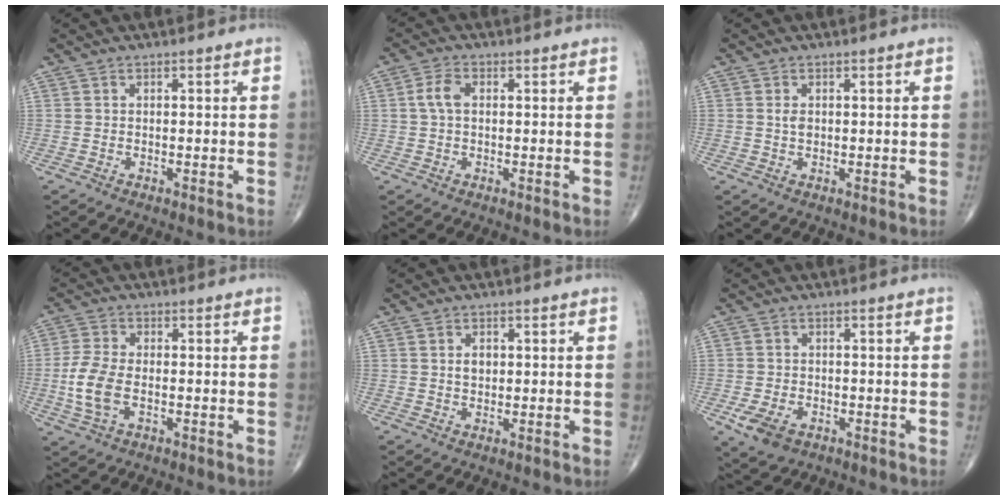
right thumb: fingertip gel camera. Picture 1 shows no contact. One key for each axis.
{"total": 3.5, "fx": 0.4, "fy": 2.1, "fz": 2.8, "tx": -0.061, "ty": 0.009, "tz": 0.004}
{"total": 1.4, "fx": 0.2, "fy": 0.9, "fz": 1.0, "tx": -0.015, "ty": 0.000, "tz": 0.004}
{"total": 7.7, "fx": -1.5, "fy": 4.2, "fz": 6.3, "tx": -0.143, "ty": 0.007, "tz": -0.031}
{"total": 2.4, "fx": 0.4, "fy": 1.7, "fz": 1.7, "tx": -0.022, "ty": 0.000, "tz": 0.007}
{"total": 5.9, "fx": -2.5, "fy": 3.8, "fz": 3.7, "tx": -0.072, "ty": 0.003, "tz": -0.038}